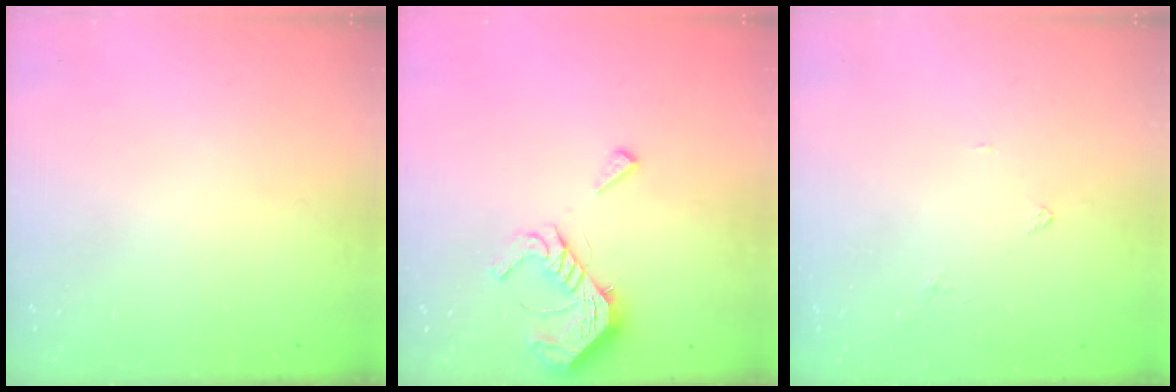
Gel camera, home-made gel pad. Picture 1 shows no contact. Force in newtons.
{"total": 11.1, "press": 11.1, "slide": 0.8}
{"total": 2.6, "press": 2.6, "slide": 0.5}